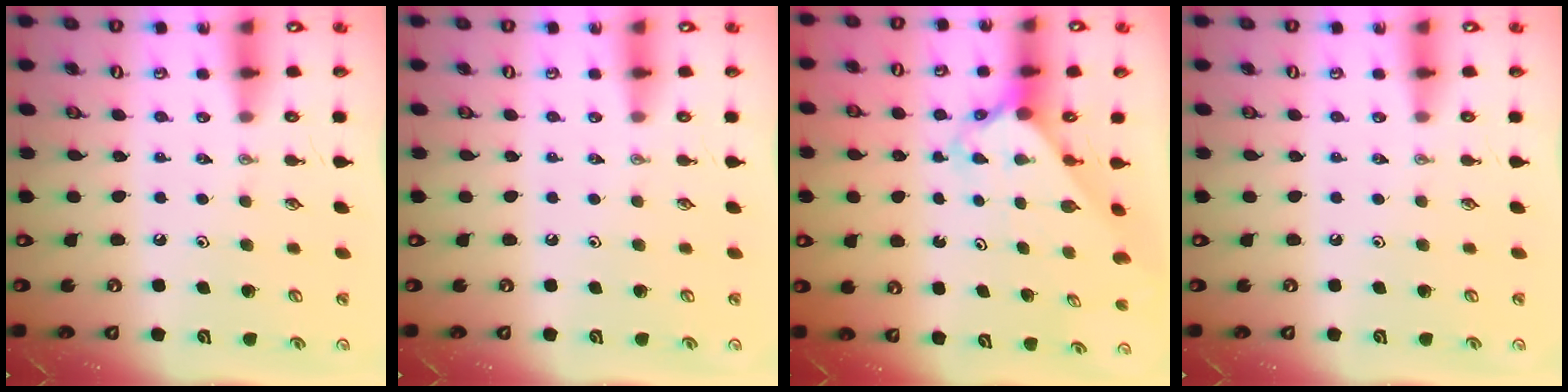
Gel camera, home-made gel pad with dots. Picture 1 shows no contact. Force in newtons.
{"total": 0.0}
{"total": 2.6, "press": 2.6, "slide": 0.1}
{"total": 0.0}